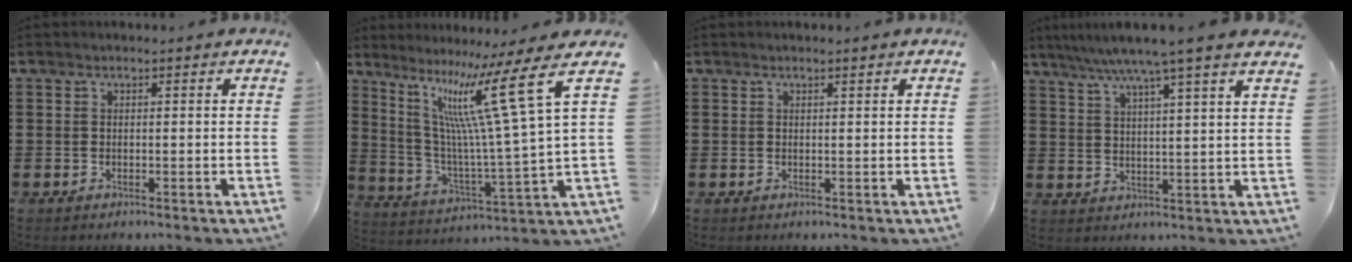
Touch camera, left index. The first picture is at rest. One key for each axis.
{"total": 14.6, "fx": 7.8, "fy": 0.6, "fz": 12.4, "tx": -0.243, "ty": -0.043, "tz": 0.115}
{"total": 0.5, "fx": 0.3, "fy": -0.1, "fz": 0.4, "tx": -0.006, "ty": -0.001, "tz": 0.007}
{"total": 7.0, "fx": 5.6, "fy": -0.8, "fz": 4.1, "tx": -0.096, "ty": -0.019, "tz": 0.094}